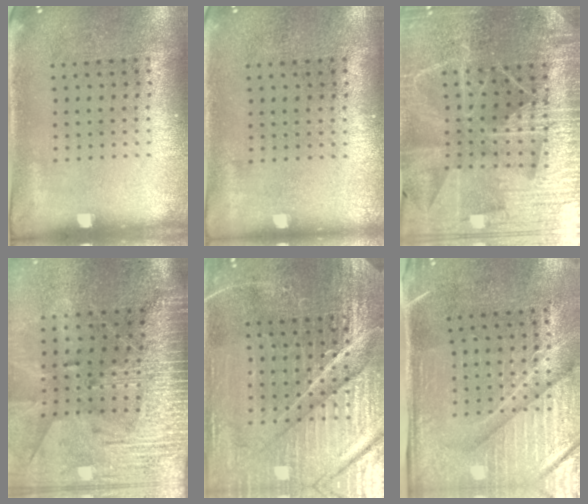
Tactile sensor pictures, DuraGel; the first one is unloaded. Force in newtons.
{"total": 0.0}
{"total": 5.1, "press": 4.7, "slide": 2.2}
{"total": 4.0, "press": 3.4, "slide": 2.0}
{"total": 6.0, "press": 5.4, "slide": 2.6}
{"total": 4.4, "press": 3.9, "slide": 2.1}